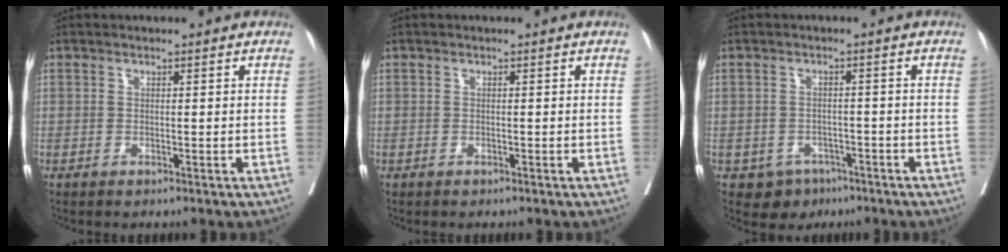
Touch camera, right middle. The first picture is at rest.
{"total": 0.0}
{"total": 4.0, "force": [-2.4, 3.0, 0.7], "torque": [-0.004, 0.008, -0.030]}